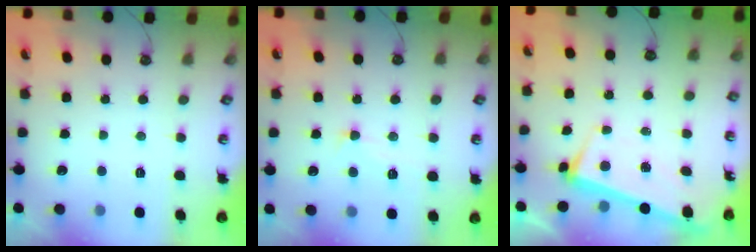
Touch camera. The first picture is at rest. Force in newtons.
{"total": 2.3, "press": 2.1, "slide": 0.8}
{"total": 3.4, "press": 3.2, "slide": 1.0}